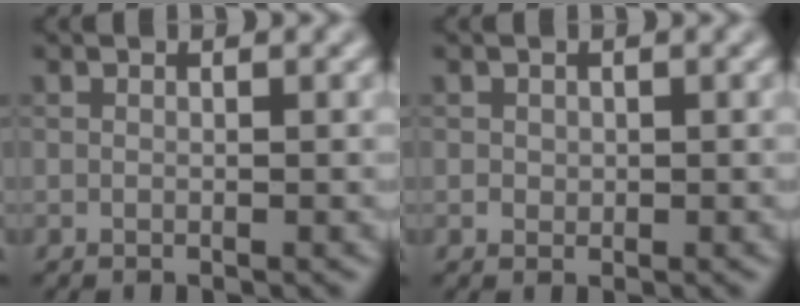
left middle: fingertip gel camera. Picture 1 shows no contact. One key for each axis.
{"total": 0.6, "fx": 0.1, "fy": 0.6, "fz": 0.1, "tx": 0.000, "ty": -0.004, "tz": 0.002}